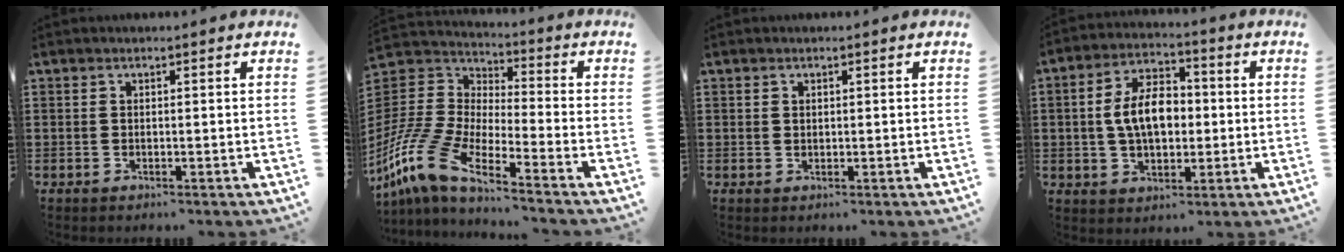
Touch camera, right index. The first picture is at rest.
{"total": 10.6, "force": [-8.5, 2.7, 5.7], "torque": [-0.169, -0.007, -0.185]}
{"total": 0.7, "force": [0.4, 0.5, 0.2], "torque": [-0.005, 0.002, 0.008]}
{"total": 8.7, "force": [0.0, 5.1, 7.0], "torque": [-0.147, 0.009, -0.008]}